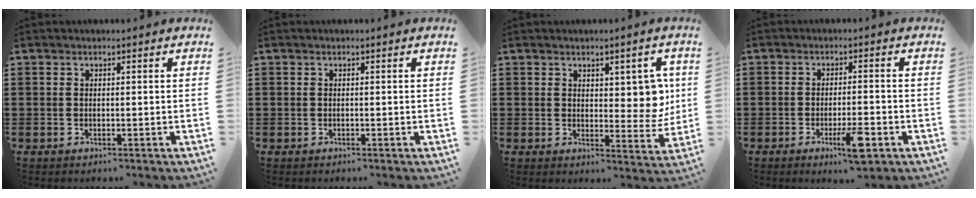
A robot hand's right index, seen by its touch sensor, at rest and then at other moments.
{"total": 0.0}
{"total": 5.7, "force": [2.2, 3.1, 4.3], "torque": [-0.055, -0.006, 0.034]}
{"total": 5.8, "force": [-2.8, 1.2, 5.0], "torque": [-0.089, -0.008, -0.046]}